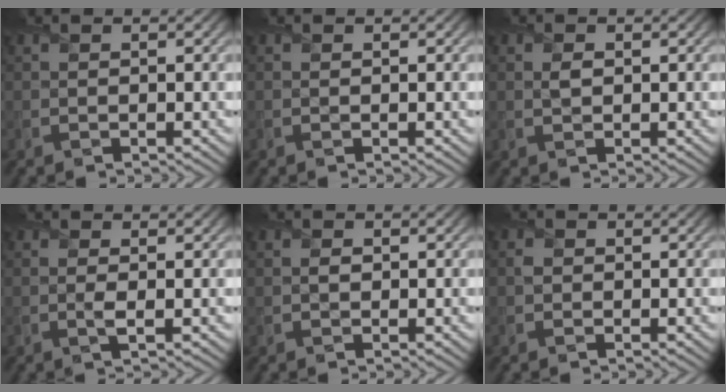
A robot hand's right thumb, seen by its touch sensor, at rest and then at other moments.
{"total": 0.0}
{"total": 0.9, "force": [0.0, 0.7, 0.5], "torque": [-0.010, -0.002, 0.003]}
{"total": 1.0, "force": [-0.2, 0.2, 0.9], "torque": [-0.017, -0.001, -0.005]}
{"total": 0.7, "force": [-0.1, 0.6, 0.3], "torque": [-0.003, -0.002, -0.001]}
{"total": 0.8, "force": [-0.1, 0.8, 0.2], "torque": [-0.003, -0.003, -0.003]}